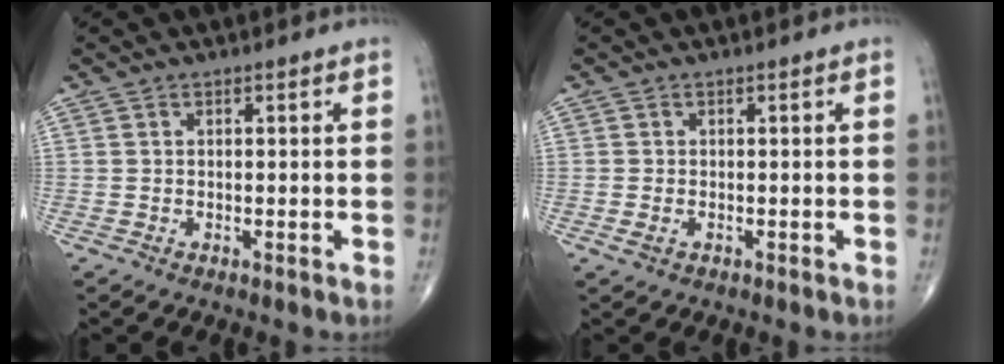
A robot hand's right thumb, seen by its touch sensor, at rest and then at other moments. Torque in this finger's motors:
{"motor_torque": [-0.24, 0.04, 0.27, 0.22, 0.04]}